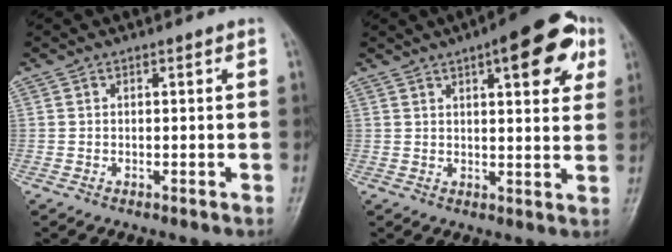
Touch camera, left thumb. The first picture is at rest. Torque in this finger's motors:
{"motor_torque": [1.68, 1.65, 1.23, -0.92, 0.12]}